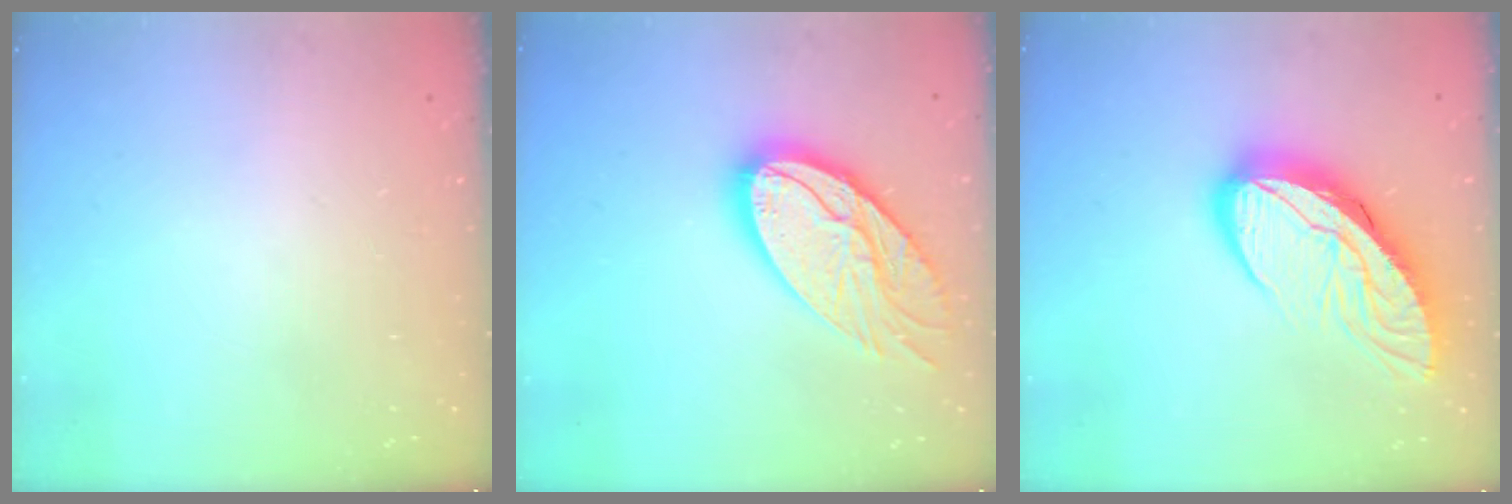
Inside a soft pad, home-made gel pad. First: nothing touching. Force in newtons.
{"total": 20.5, "press": 20.5, "slide": 2.0}
{"total": 14.6, "press": 14.5, "slide": 1.5}